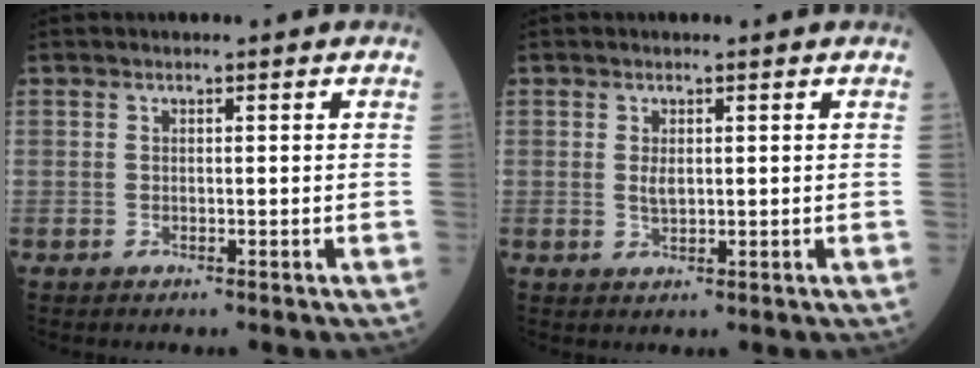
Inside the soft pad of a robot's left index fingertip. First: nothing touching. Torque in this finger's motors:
{"motor_torque": [0.52, -0.02, 0.21, 0.03]}